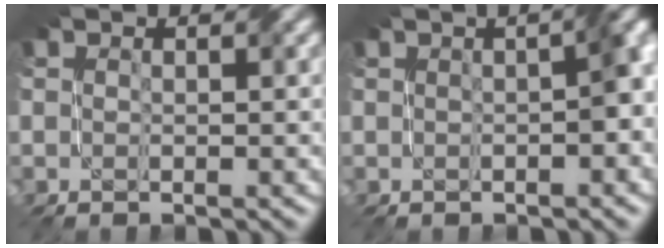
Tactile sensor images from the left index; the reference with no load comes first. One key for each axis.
{"total": 4.0, "fx": 0.1, "fy": 1.1, "fz": 3.8, "tx": -0.041, "ty": 0.015, "tz": 0.007}